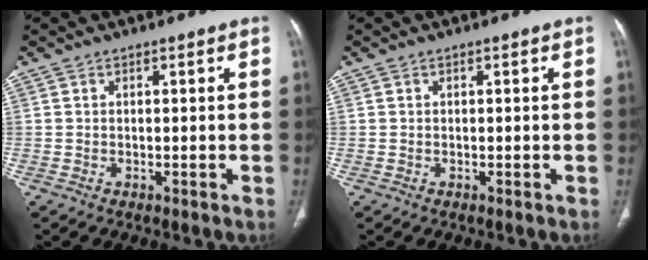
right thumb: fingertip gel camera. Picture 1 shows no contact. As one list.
[{"total": 0.0}]